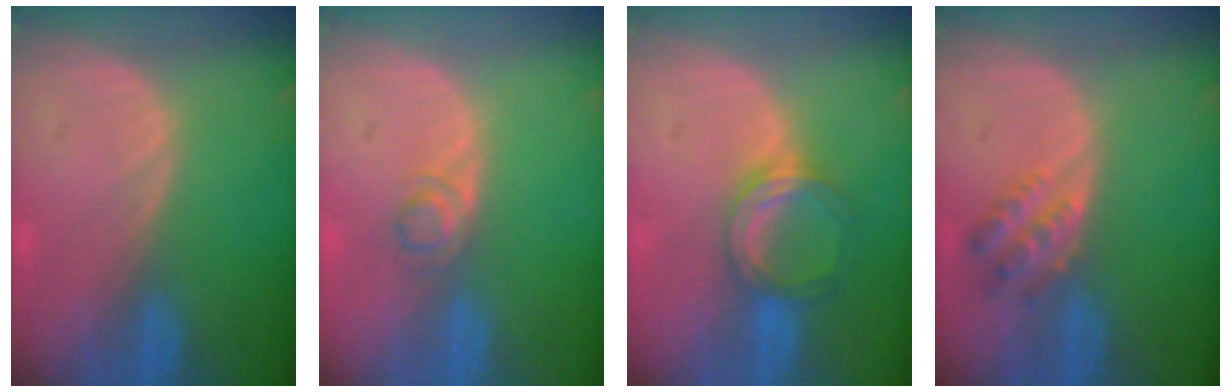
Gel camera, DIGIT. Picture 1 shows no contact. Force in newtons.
{"total": 2.2, "press": 2.2, "slide": 0.2}
{"total": 5.2, "press": 4.9, "slide": 1.7}
{"total": 4.4, "press": 3.9, "slide": 2.0}